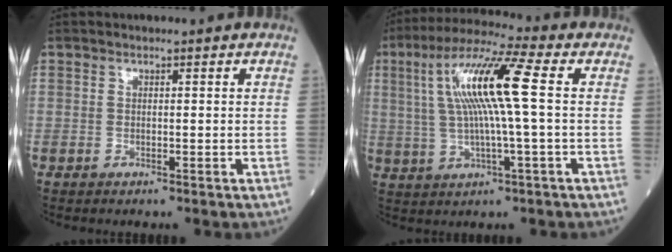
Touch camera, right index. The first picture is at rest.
{"total": 13.0, "force": [2.2, 0.2, 12.8], "torque": [-0.252, 0.021, 0.037]}